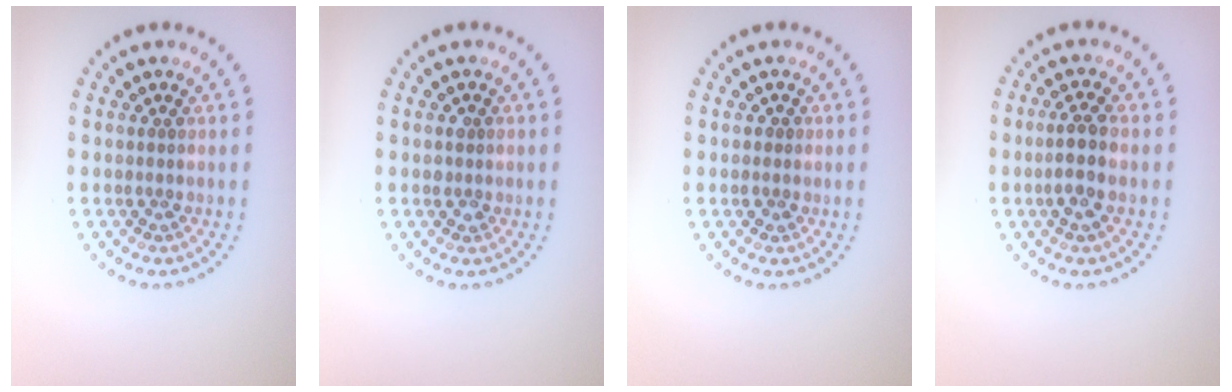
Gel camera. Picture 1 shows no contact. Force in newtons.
{"total": 1.1, "press": 1.0, "slide": 0.2}
{"total": 0.8, "press": 0.7, "slide": 0.3}
{"total": 2.5, "press": 2.3, "slide": 1.1}